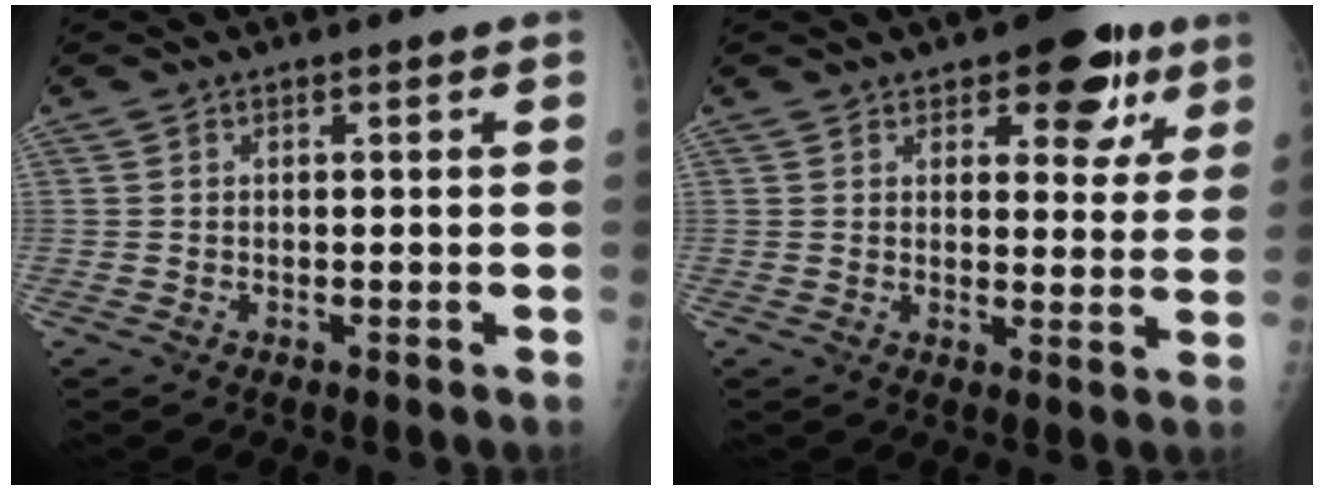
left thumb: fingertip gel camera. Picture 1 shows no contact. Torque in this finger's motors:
{"motor_torque": [1.21, 0.76, 1.03, -0.43, 0.02]}